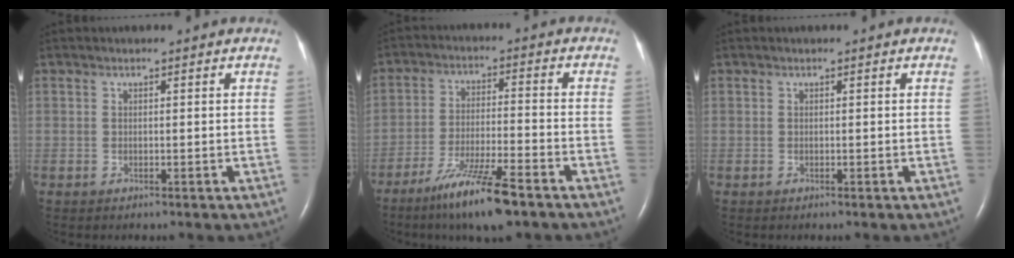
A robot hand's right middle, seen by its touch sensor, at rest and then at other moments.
{"total": 10.7, "force": [-7.4, 0.6, 7.8], "torque": [-0.150, -0.029, -0.132]}
{"total": 0.0}